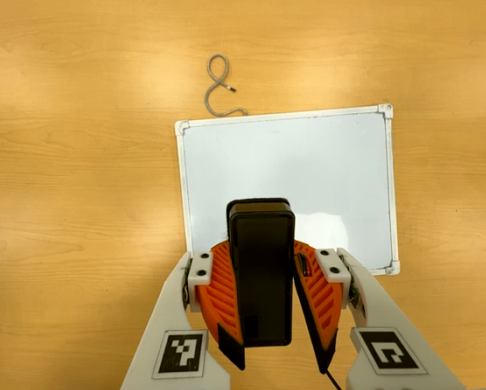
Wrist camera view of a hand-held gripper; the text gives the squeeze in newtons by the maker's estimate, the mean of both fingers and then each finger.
{"total": 11.1, "left": 10.2, "right": 12.0}